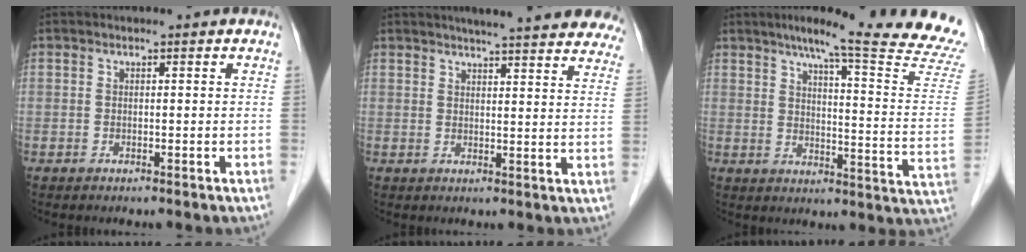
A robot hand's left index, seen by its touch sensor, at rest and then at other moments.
{"total": 21.5, "force": [19.2, 2.4, 9.3], "torque": [-0.116, -0.023, 0.215]}
{"total": 23.4, "force": [19.8, -1.1, 12.3], "torque": [-0.167, -0.074, 0.239]}